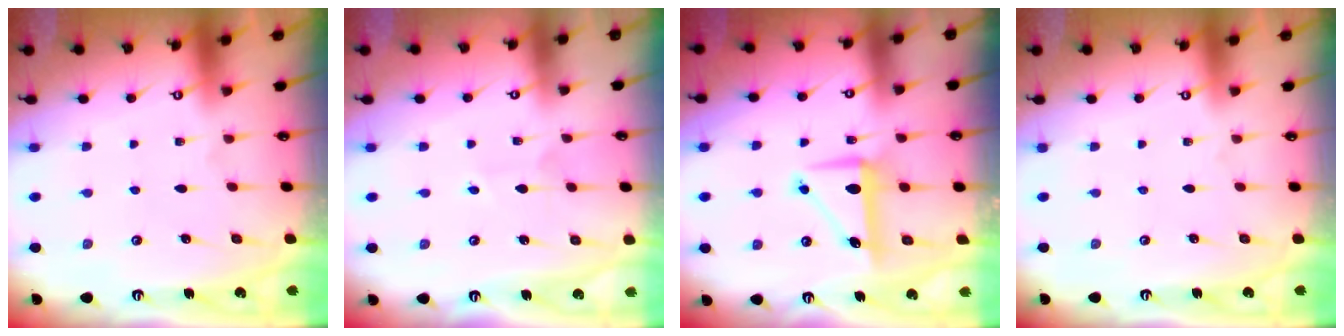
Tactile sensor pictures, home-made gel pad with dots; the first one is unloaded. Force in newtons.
{"total": 2.1, "press": 2.1, "slide": 0.2}
{"total": 8.3, "press": 8.2, "slide": 0.3}
{"total": 0.0}